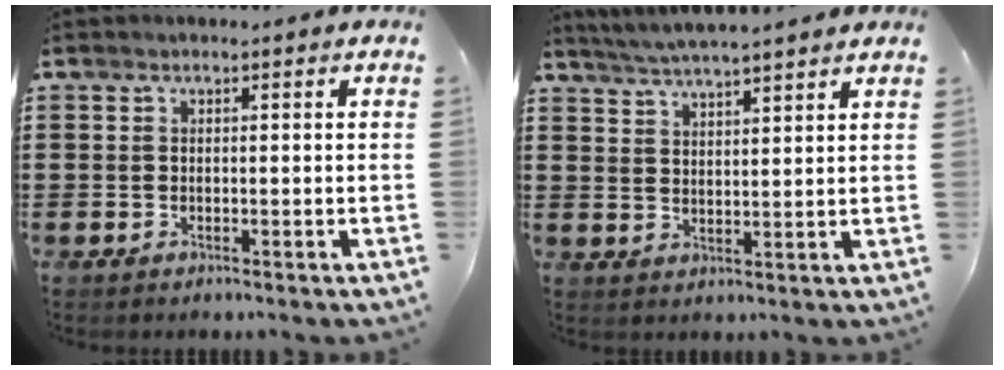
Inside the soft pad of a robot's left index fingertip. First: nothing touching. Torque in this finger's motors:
{"motor_torque": [1.52, -0.62, 0.19, 0.01]}